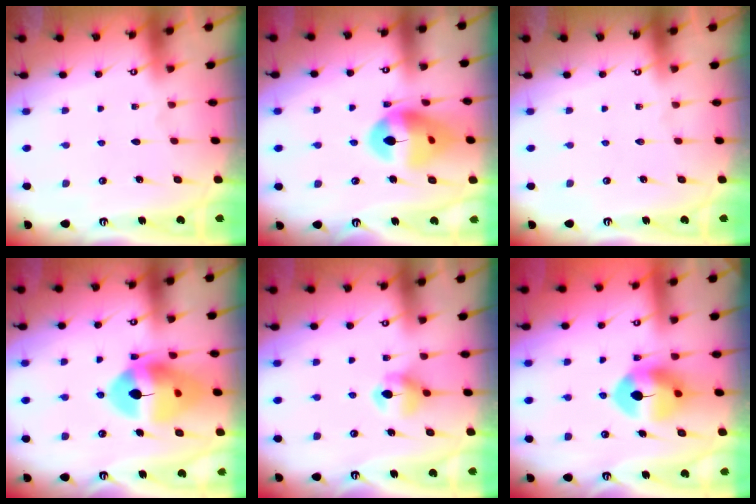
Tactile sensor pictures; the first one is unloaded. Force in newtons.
{"total": 14.9, "press": 14.8, "slide": 1.9}
{"total": 0.0}
{"total": 15.2, "press": 15.0, "slide": 2.0}
{"total": 5.9, "press": 5.9, "slide": 0.7}
{"total": 8.4, "press": 8.3, "slide": 1.4}